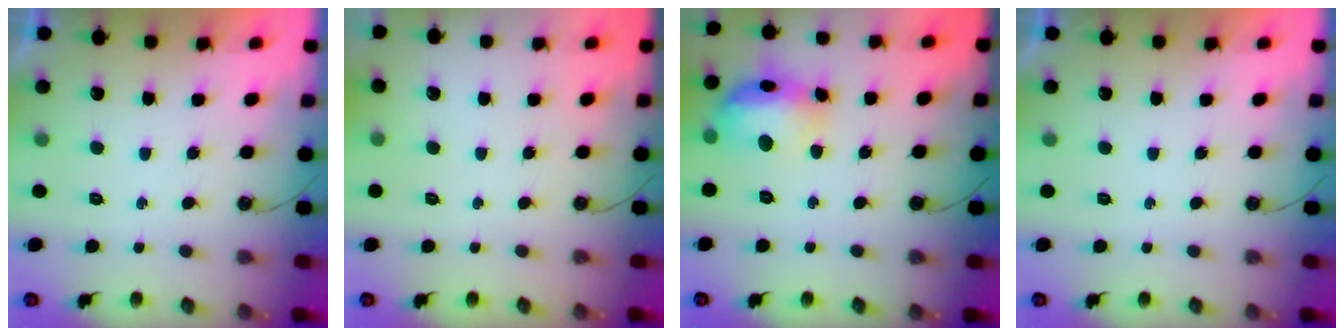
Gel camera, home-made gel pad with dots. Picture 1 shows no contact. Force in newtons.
{"total": 0.0}
{"total": 15.0, "press": 15.0, "slide": 1.3}
{"total": 0.0}